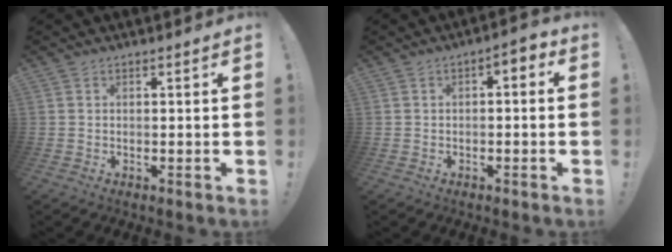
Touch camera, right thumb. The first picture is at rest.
{"total": 3.1, "force": [-1.1, 1.5, 2.4], "torque": [-0.034, 0.008, -0.023]}